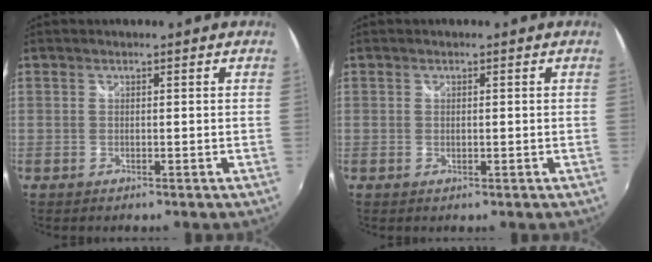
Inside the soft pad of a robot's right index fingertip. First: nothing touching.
{"total": 0.5, "force": [0.0, 0.4, 0.4], "torque": [-0.008, -0.002, 0.001]}